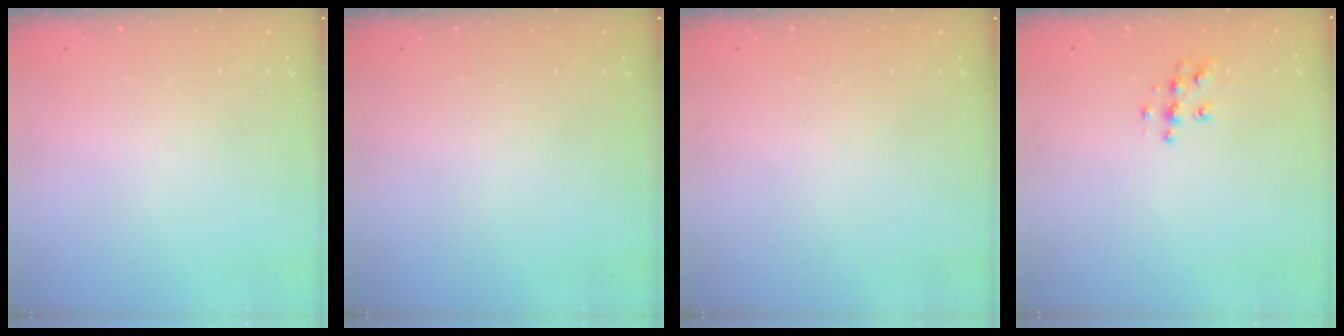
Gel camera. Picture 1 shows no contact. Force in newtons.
{"total": 0.0}
{"total": 0.0}
{"total": 7.6, "press": 7.6, "slide": 0.4}